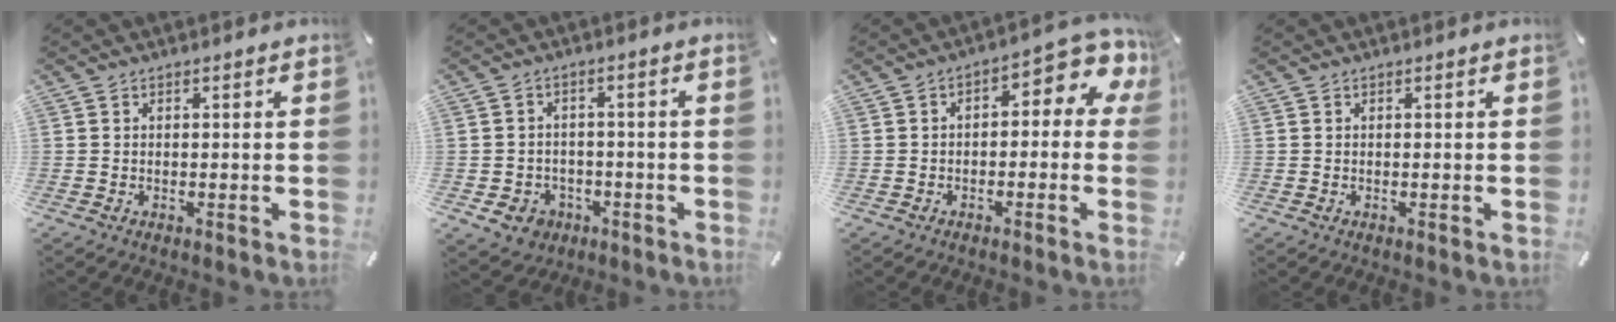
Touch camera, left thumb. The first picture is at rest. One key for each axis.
{"total": 6.1, "fx": -2.7, "fy": 5.1, "fz": 2.1, "tx": -0.046, "ty": 0.016, "tz": -0.052}
{"total": 6.6, "fx": 1.3, "fy": 3.4, "fz": 5.5, "tx": -0.066, "ty": -0.018, "tz": 0.014}
{"total": 0.0}